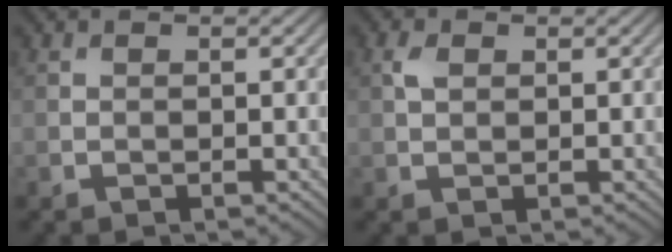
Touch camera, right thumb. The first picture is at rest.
{"total": 1.6, "force": [0.6, 1.0, 1.0], "torque": [-0.024, 0.003, 0.010]}